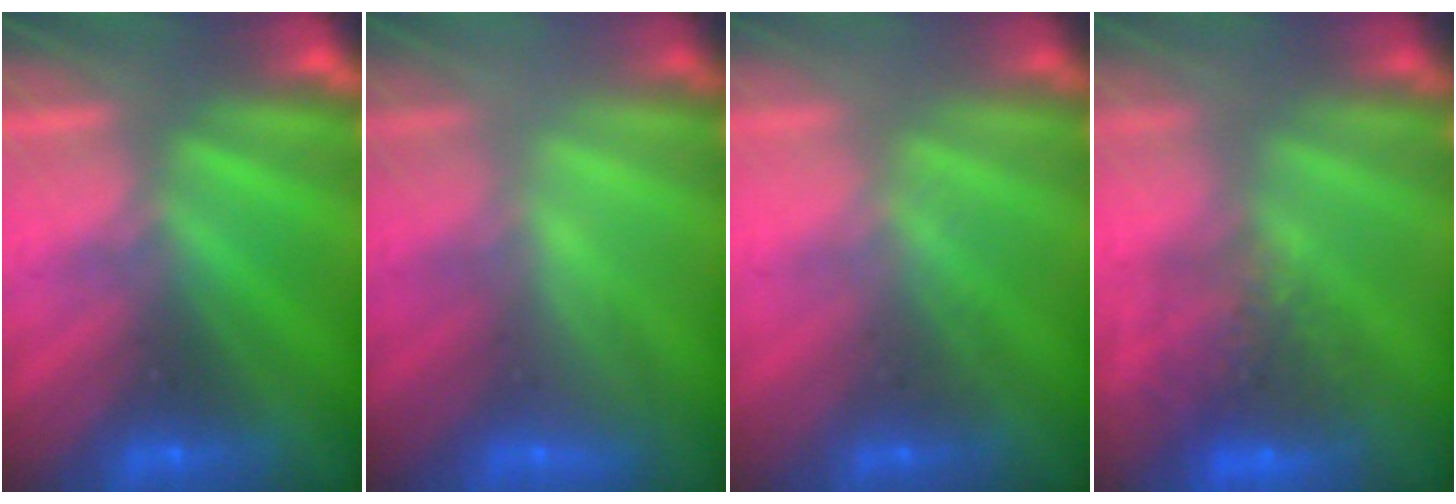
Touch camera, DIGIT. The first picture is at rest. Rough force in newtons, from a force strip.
{"total": 2.2}
{"total": 2.3}
{"total": 8.3}